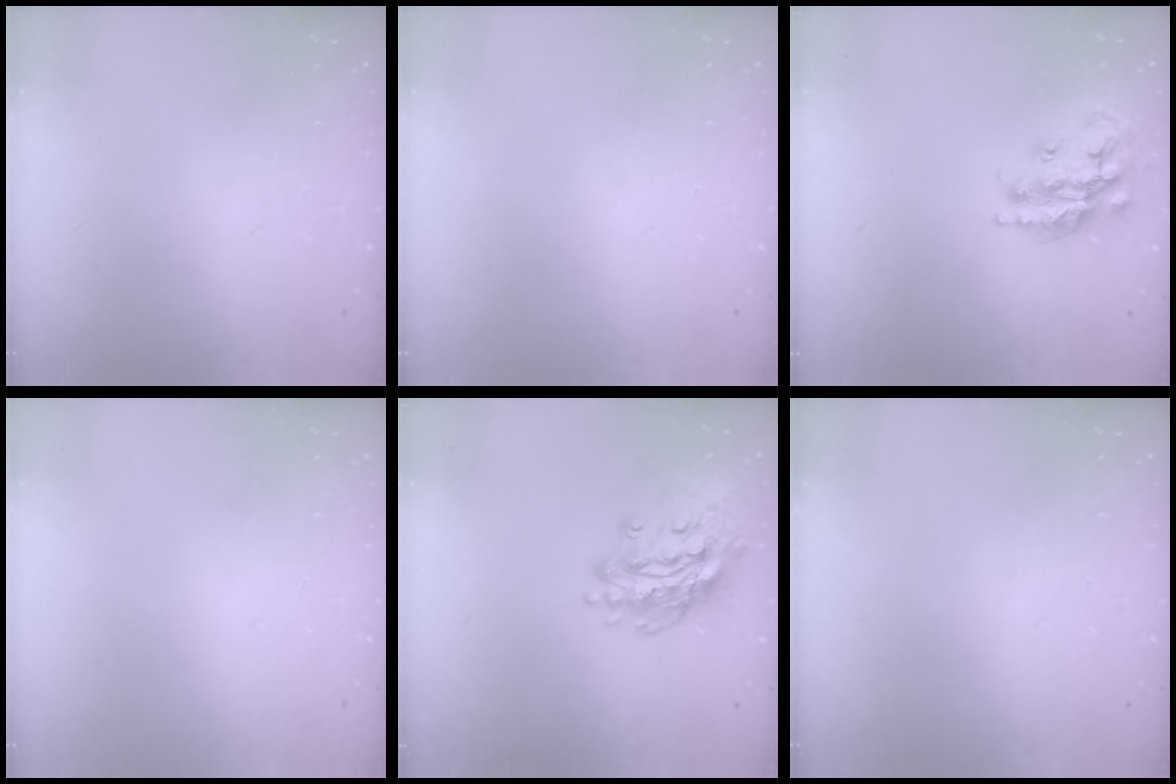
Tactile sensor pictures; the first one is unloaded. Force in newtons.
{"total": 0.6, "press": 0.0, "slide": 0.6}
{"total": 15.7, "press": 15.7, "slide": 1.2}
{"total": 0.0}
{"total": 15.9, "press": 15.8, "slide": 1.3}
{"total": 0.0}